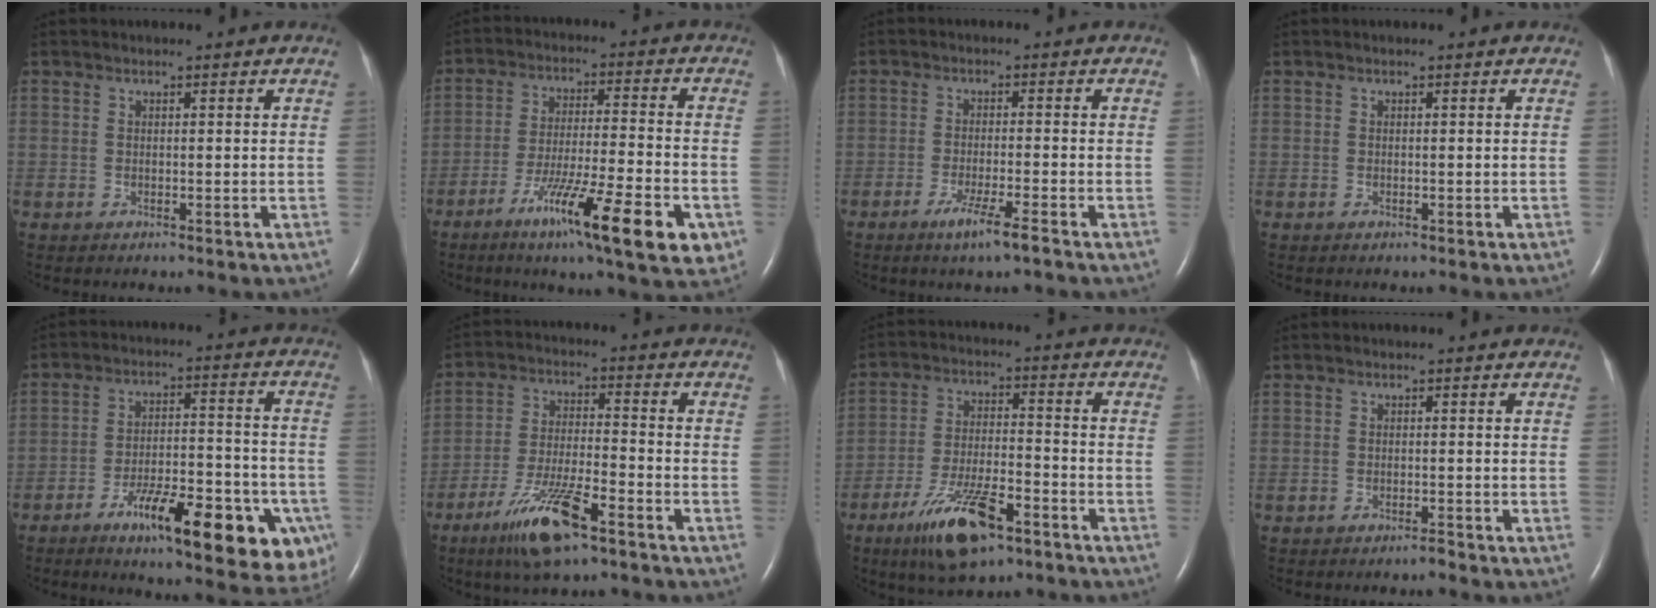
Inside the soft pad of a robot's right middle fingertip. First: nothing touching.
{"total": 16.7, "force": [-8.3, 1.4, 14.4], "torque": [-0.205, -0.026, -0.128]}
{"total": 4.7, "force": [-3.1, -0.4, 3.6], "torque": [-0.071, -0.011, -0.058]}
{"total": 0.0}
{"total": 19.4, "force": [-10.3, 4.8, 15.8], "torque": [-0.150, 0.017, -0.141]}
{"total": 11.4, "force": [-7.1, 1.7, 8.7], "torque": [-0.177, -0.021, -0.126]}
{"total": 11.9, "force": [-7.4, 3.2, 8.8], "torque": [-0.171, -0.012, -0.127]}
{"total": 0.9, "force": [-0.8, 0.0, 0.3], "torque": [-0.005, 0.000, -0.013]}